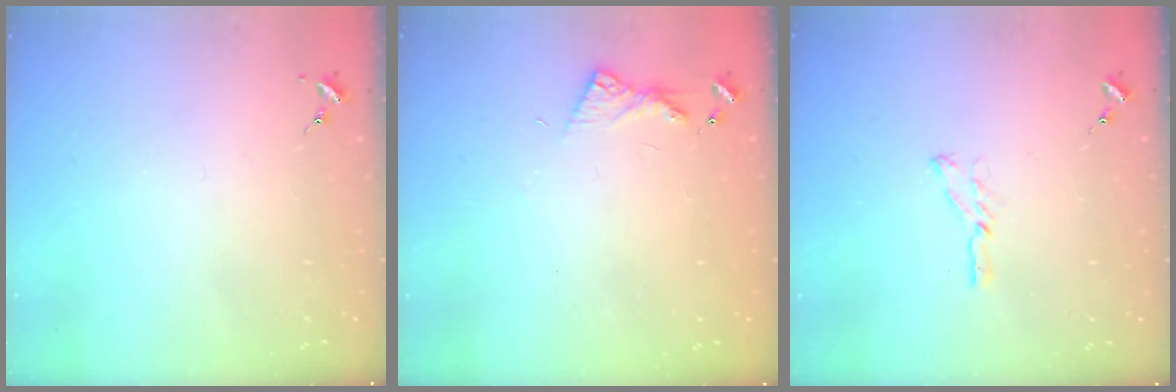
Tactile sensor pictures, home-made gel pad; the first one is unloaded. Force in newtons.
{"total": 6.5, "press": 6.5, "slide": 0.8}
{"total": 4.8, "press": 4.8, "slide": 0.6}